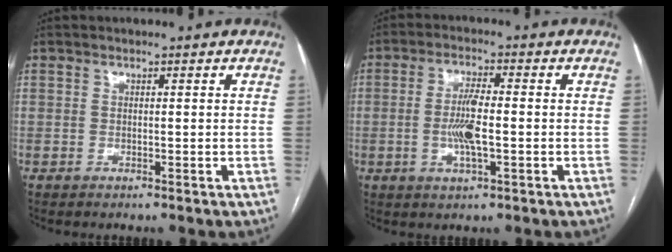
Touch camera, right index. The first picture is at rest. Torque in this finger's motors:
{"motor_torque": [1.12, -0.08, 0.55, 0.15]}